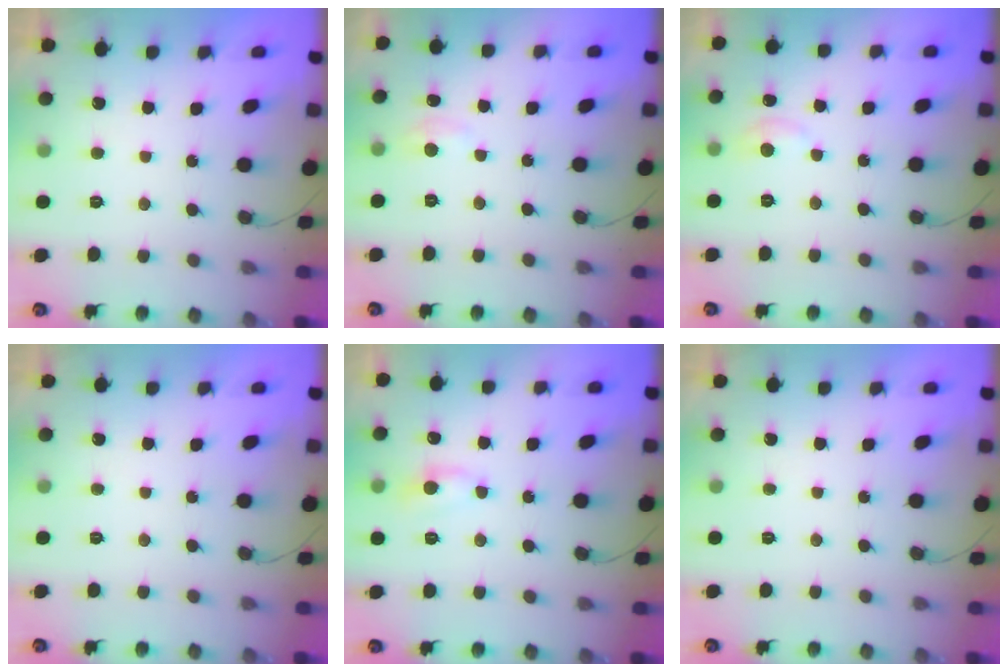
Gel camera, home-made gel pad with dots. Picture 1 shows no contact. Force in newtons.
{"total": 2.9, "press": 2.9, "slide": 0.4}
{"total": 4.8, "press": 4.8, "slide": 0.7}
{"total": 0.0}
{"total": 5.2, "press": 5.2, "slide": 0.8}
{"total": 0.0}